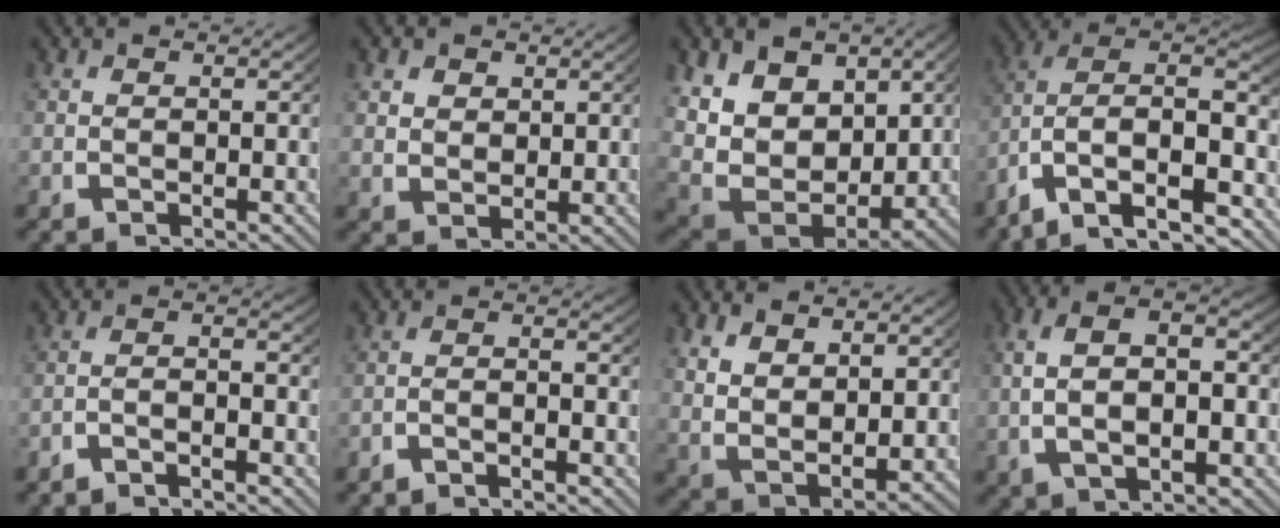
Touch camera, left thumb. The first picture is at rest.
{"total": 2.4, "force": [1.3, 1.8, 0.9], "torque": [-0.015, -0.010, 0.032]}
{"total": 12.4, "force": [0.6, 9.4, 8.1], "torque": [-0.203, -0.048, 0.022]}
{"total": 16.3, "force": [-2.2, 12.0, 10.9], "torque": [-0.211, -0.037, -0.035]}
{"total": 2.5, "force": [-2.2, 0.3, 1.1], "torque": [-0.018, 0.000, -0.048]}
{"total": 2.2, "force": [-2.0, 0.3, 0.8], "torque": [-0.011, 0.002, -0.046]}
{"total": 5.3, "force": [0.9, 3.6, 3.8], "torque": [-0.087, -0.022, 0.032]}
{"total": 7.4, "force": [0.6, 4.2, 6.1], "torque": [-0.105, 0.011, 0.002]}